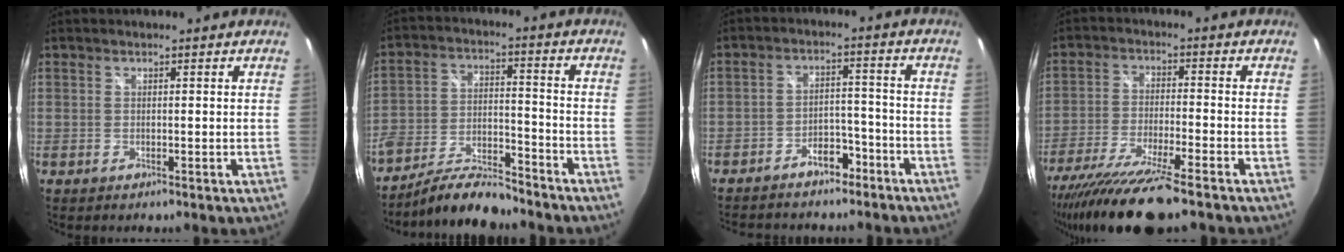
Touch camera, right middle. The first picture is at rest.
{"total": 11.4, "force": [-9.9, 2.8, 5.0], "torque": [-0.107, -0.004, -0.173]}
{"total": 10.7, "force": [-8.5, 5.1, 3.9], "torque": [-0.089, 0.030, -0.114]}
{"total": 15.7, "force": [-12.7, 1.3, 9.1], "torque": [-0.187, -0.041, -0.222]}